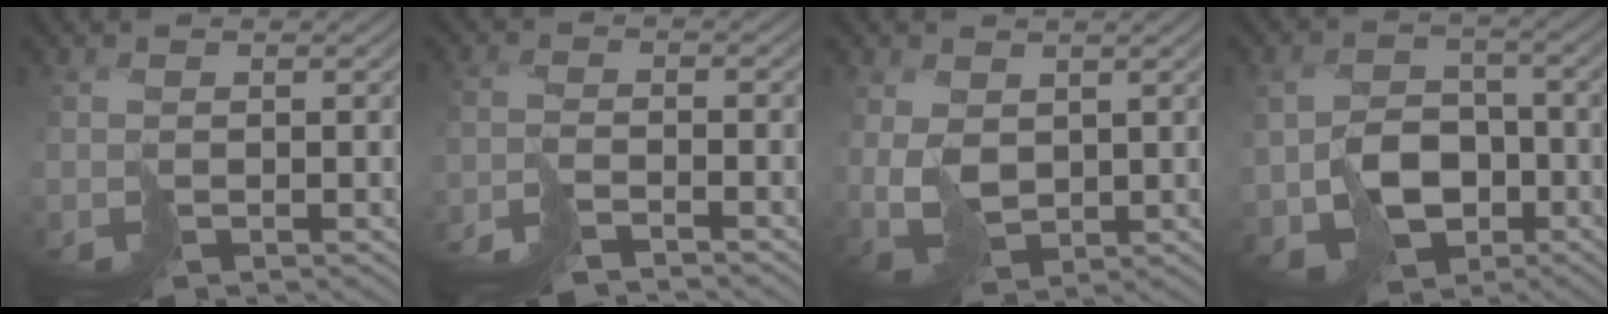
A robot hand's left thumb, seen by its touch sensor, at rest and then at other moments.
{"total": 4.1, "force": [-3.5, 0.9, 2.0], "torque": [-0.044, -0.006, -0.075]}
{"total": 3.7, "force": [1.4, 2.9, 1.8], "torque": [-0.056, -0.001, 0.036]}
{"total": 7.3, "force": [-2.1, 6.1, 3.4], "torque": [-0.073, -0.015, -0.035]}